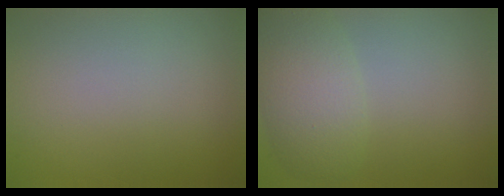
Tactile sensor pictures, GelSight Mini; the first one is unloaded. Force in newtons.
{"total": 4.4, "press": 4.4, "slide": 0.1}